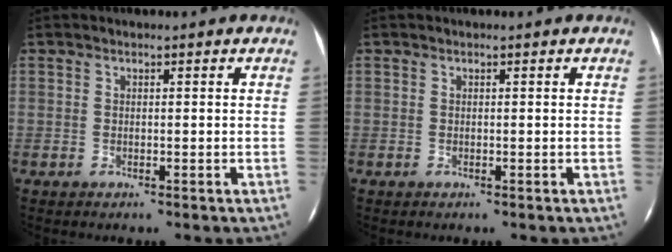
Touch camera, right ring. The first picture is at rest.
{"total": 0.0}